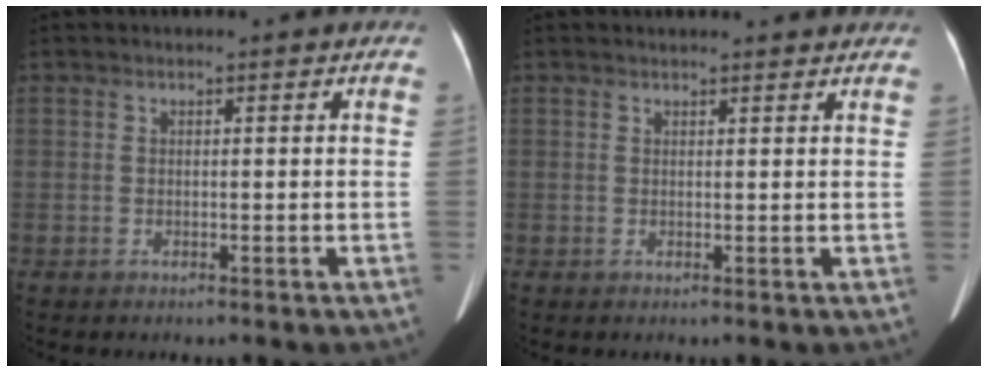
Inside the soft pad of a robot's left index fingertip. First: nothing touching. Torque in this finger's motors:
{"motor_torque": [-0.15, -0.11, -0.19, -0.02]}